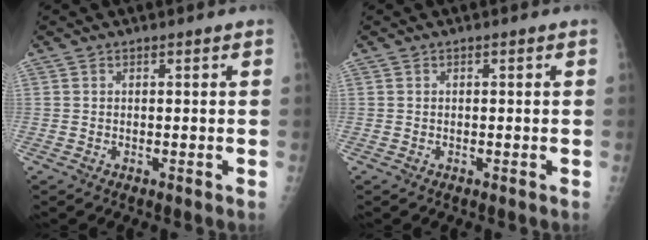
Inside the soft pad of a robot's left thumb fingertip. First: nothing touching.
{"total": 0.0}